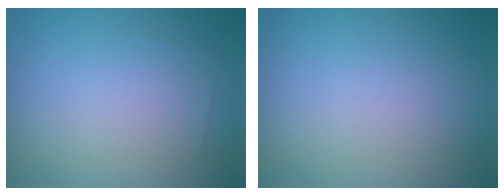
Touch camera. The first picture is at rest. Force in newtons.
{"total": 0.0}